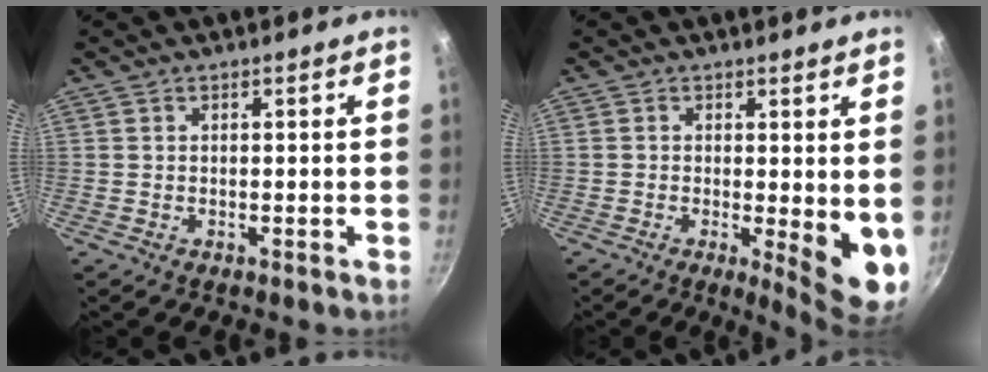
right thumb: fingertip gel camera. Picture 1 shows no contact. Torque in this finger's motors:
{"motor_torque": [1.32, 3.19, 0.64, 0.15, 0.30]}